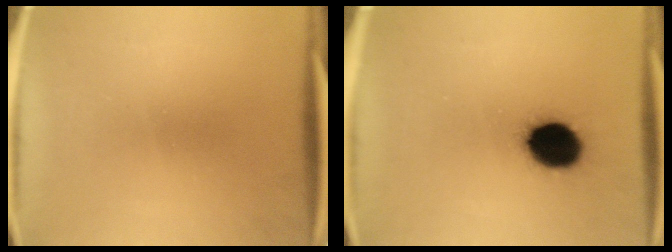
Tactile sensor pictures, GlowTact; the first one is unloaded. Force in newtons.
{"total": 14.3}